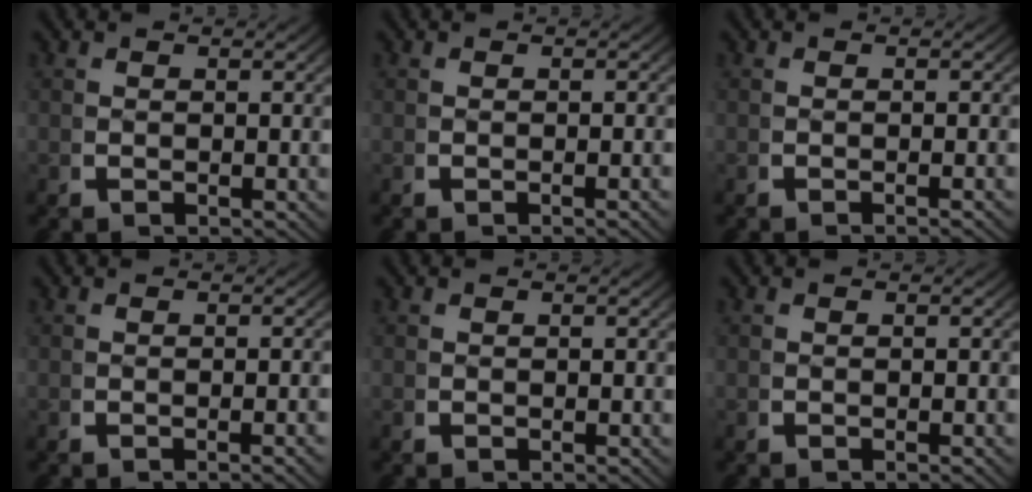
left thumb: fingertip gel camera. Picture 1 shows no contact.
{"total": 0.9, "force": [-0.3, -0.1, 0.8], "torque": [-0.016, 0.006, -0.006]}
{"total": 1.2, "force": [-0.9, -0.1, 0.9], "torque": [-0.011, 0.009, -0.016]}
{"total": 1.2, "force": [-0.4, -0.1, 1.1], "torque": [-0.018, 0.008, -0.009]}
{"total": 0.0}
{"total": 0.6, "force": [-0.3, -0.1, 0.6], "torque": [-0.008, 0.005, -0.006]}